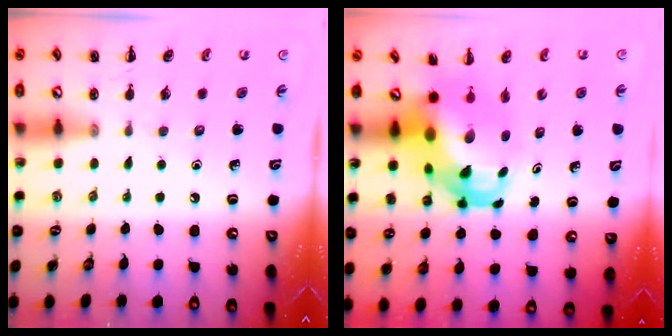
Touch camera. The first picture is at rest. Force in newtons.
{"total": 9.0, "press": 8.9, "slide": 1.3}